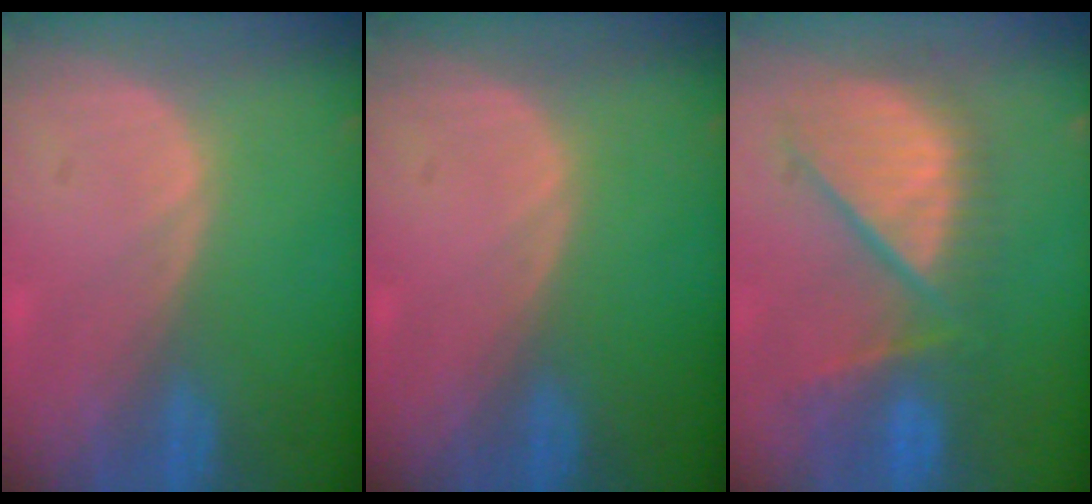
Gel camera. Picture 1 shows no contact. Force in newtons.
{"total": 0.0}
{"total": 10.6, "press": 9.9, "slide": 4.0}